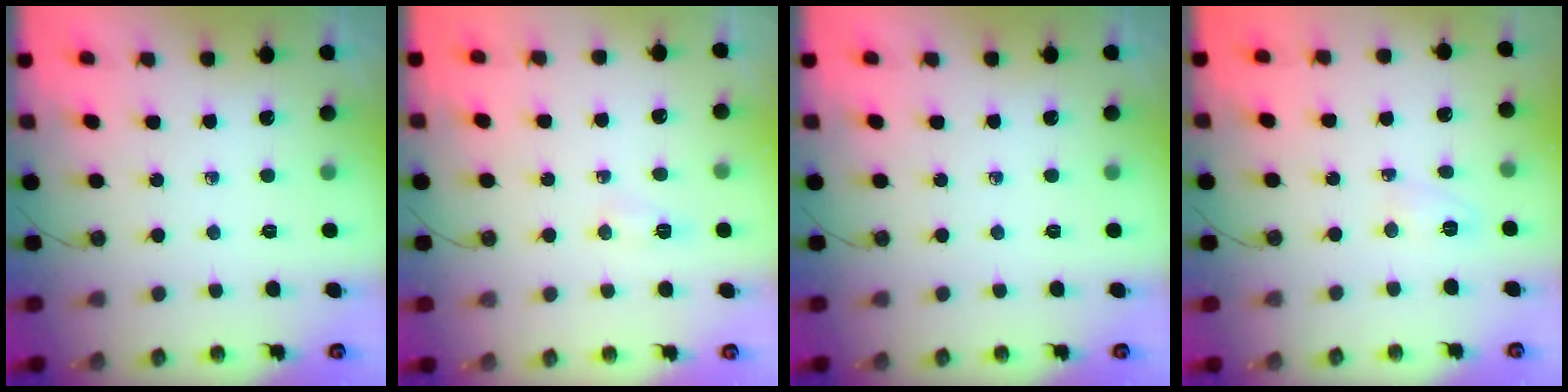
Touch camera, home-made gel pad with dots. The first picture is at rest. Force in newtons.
{"total": 13.2, "press": 6.4, "slide": 11.5}
{"total": 0.0}
{"total": 5.4, "press": 3.0, "slide": 4.4}